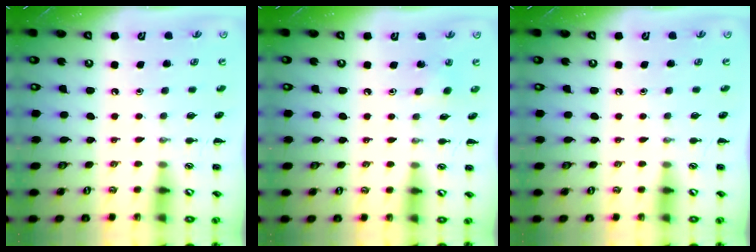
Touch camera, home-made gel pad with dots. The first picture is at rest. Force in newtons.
{"total": 2.8, "press": 2.7, "slide": 0.9}
{"total": 0.0}